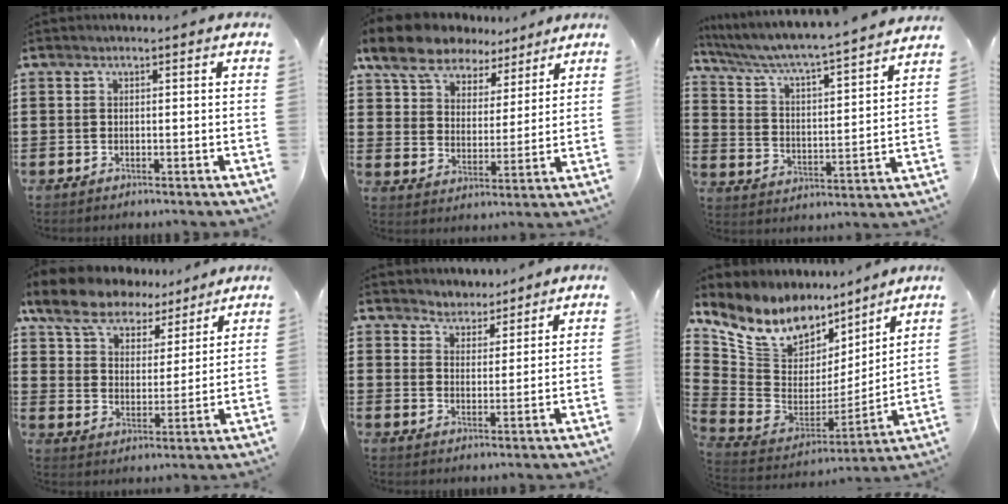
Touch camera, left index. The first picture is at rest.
{"total": 9.5, "force": [7.6, 4.6, 3.4], "torque": [-0.097, -0.024, 0.140]}
{"total": 4.4, "force": [4.0, -0.6, 1.7], "torque": [-0.055, -0.043, 0.055]}
{"total": 8.8, "force": [7.5, 3.5, 3.0], "torque": [-0.096, -0.026, 0.138]}
{"total": 3.7, "force": [3.4, 1.3, -0.8], "torque": [-0.003, -0.010, 0.062]}
{"total": 9.7, "force": [7.4, 5.6, 2.7], "torque": [-0.111, -0.058, 0.134]}